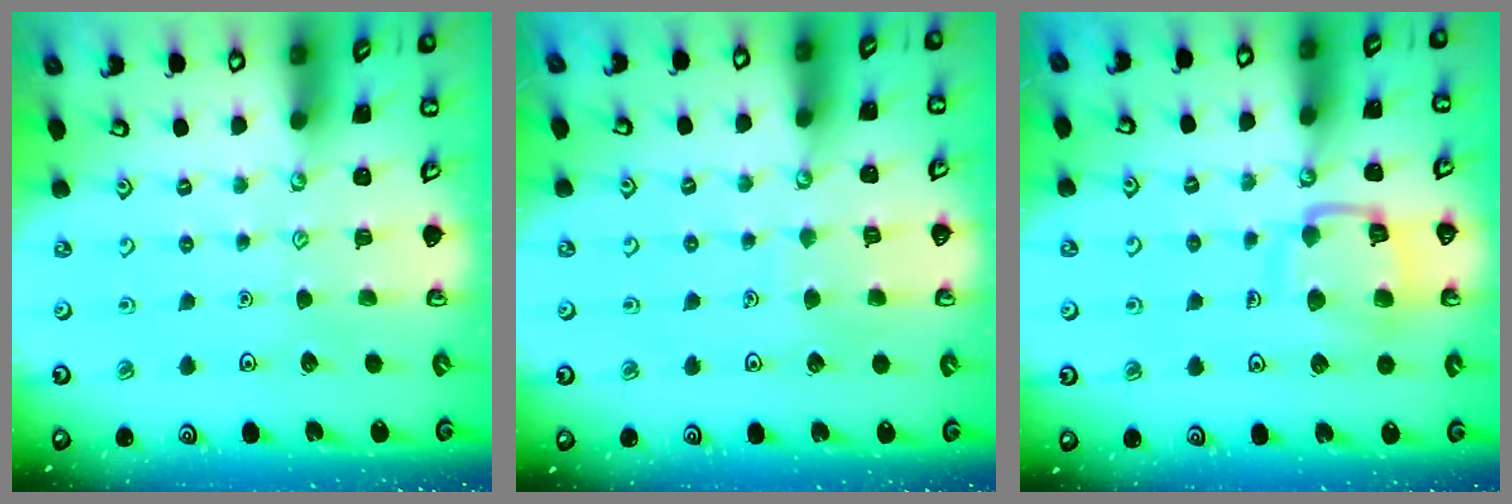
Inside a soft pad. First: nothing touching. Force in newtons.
{"total": 4.7, "press": 4.6, "slide": 0.4}
{"total": 12.0, "press": 12.0, "slide": 1.2}